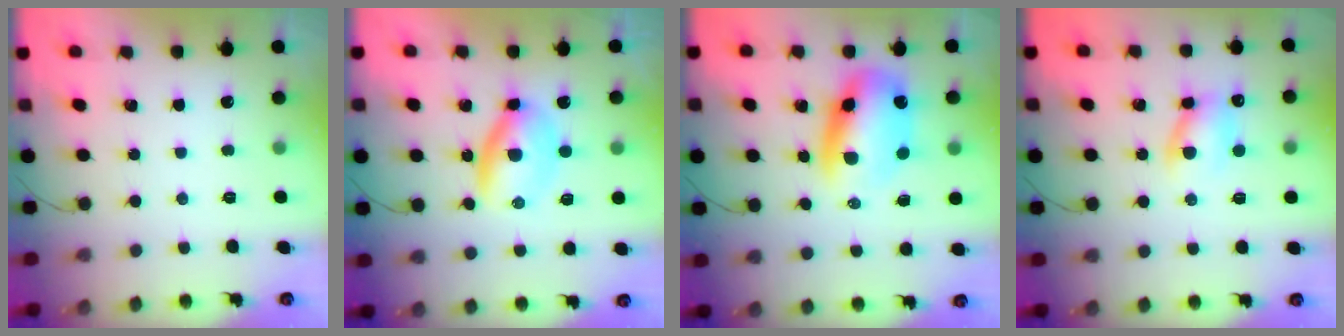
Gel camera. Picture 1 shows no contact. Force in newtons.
{"total": 5.9, "press": 5.8, "slide": 0.9}
{"total": 11.3, "press": 10.9, "slide": 3.0}
{"total": 8.4, "press": 8.3, "slide": 1.2}